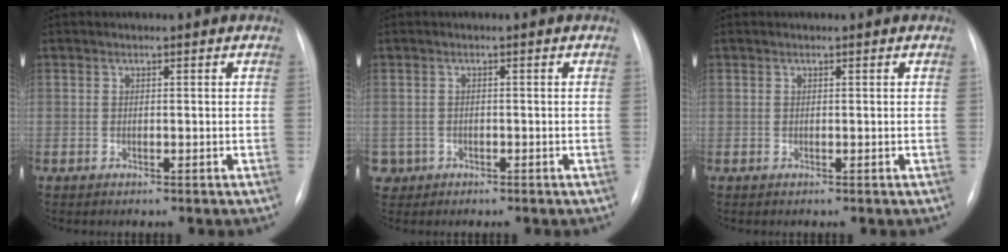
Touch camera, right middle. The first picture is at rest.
{"total": 2.2, "force": [-0.9, 2.0, -0.2], "torque": [0.003, 0.009, -0.015]}
{"total": 0.0}